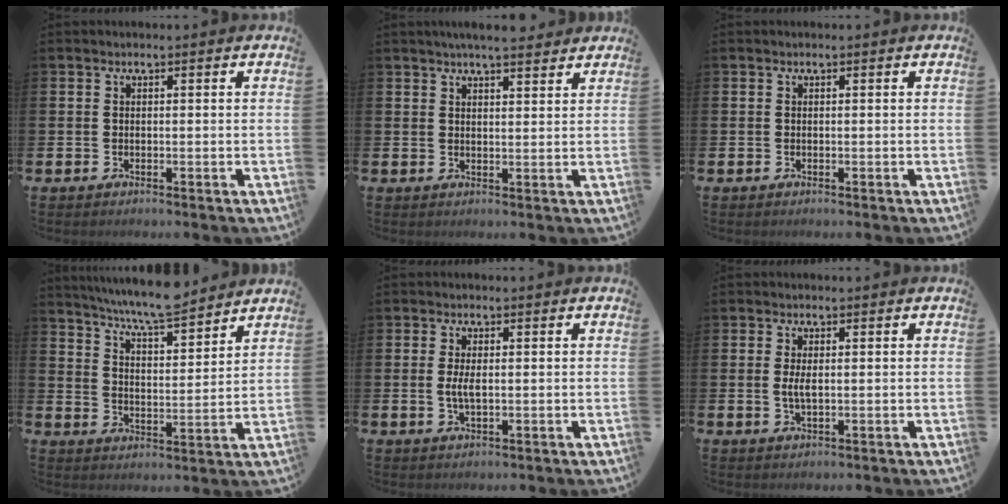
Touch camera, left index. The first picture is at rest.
{"total": 4.4, "force": [4.2, 0.4, 1.4], "torque": [-0.027, -0.015, 0.074]}
{"total": 0.0}
{"total": 7.8, "force": [7.5, 0.2, 2.2], "torque": [-0.064, -0.049, 0.134]}
{"total": 2.2, "force": [0.2, 0.8, 2.0], "torque": [-0.038, 0.002, 0.000]}
{"total": 2.1, "force": [0.1, 0.8, 2.0], "torque": [-0.037, 0.001, 0.001]}